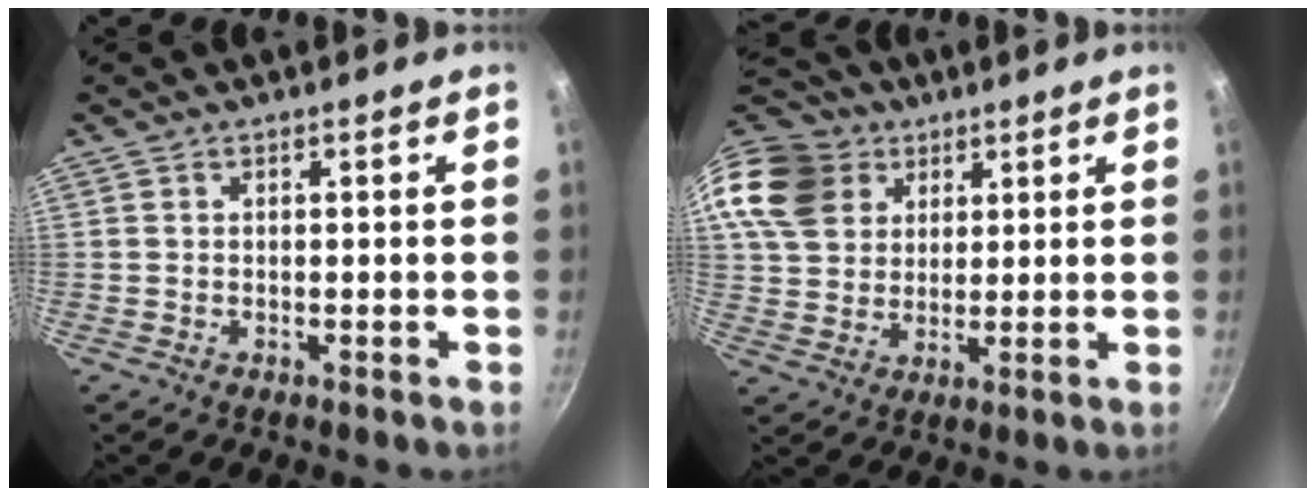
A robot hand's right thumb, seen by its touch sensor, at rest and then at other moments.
{"total": 15.6, "force": [7.6, 11.9, 6.7], "torque": [-0.118, -0.001, 0.144]}